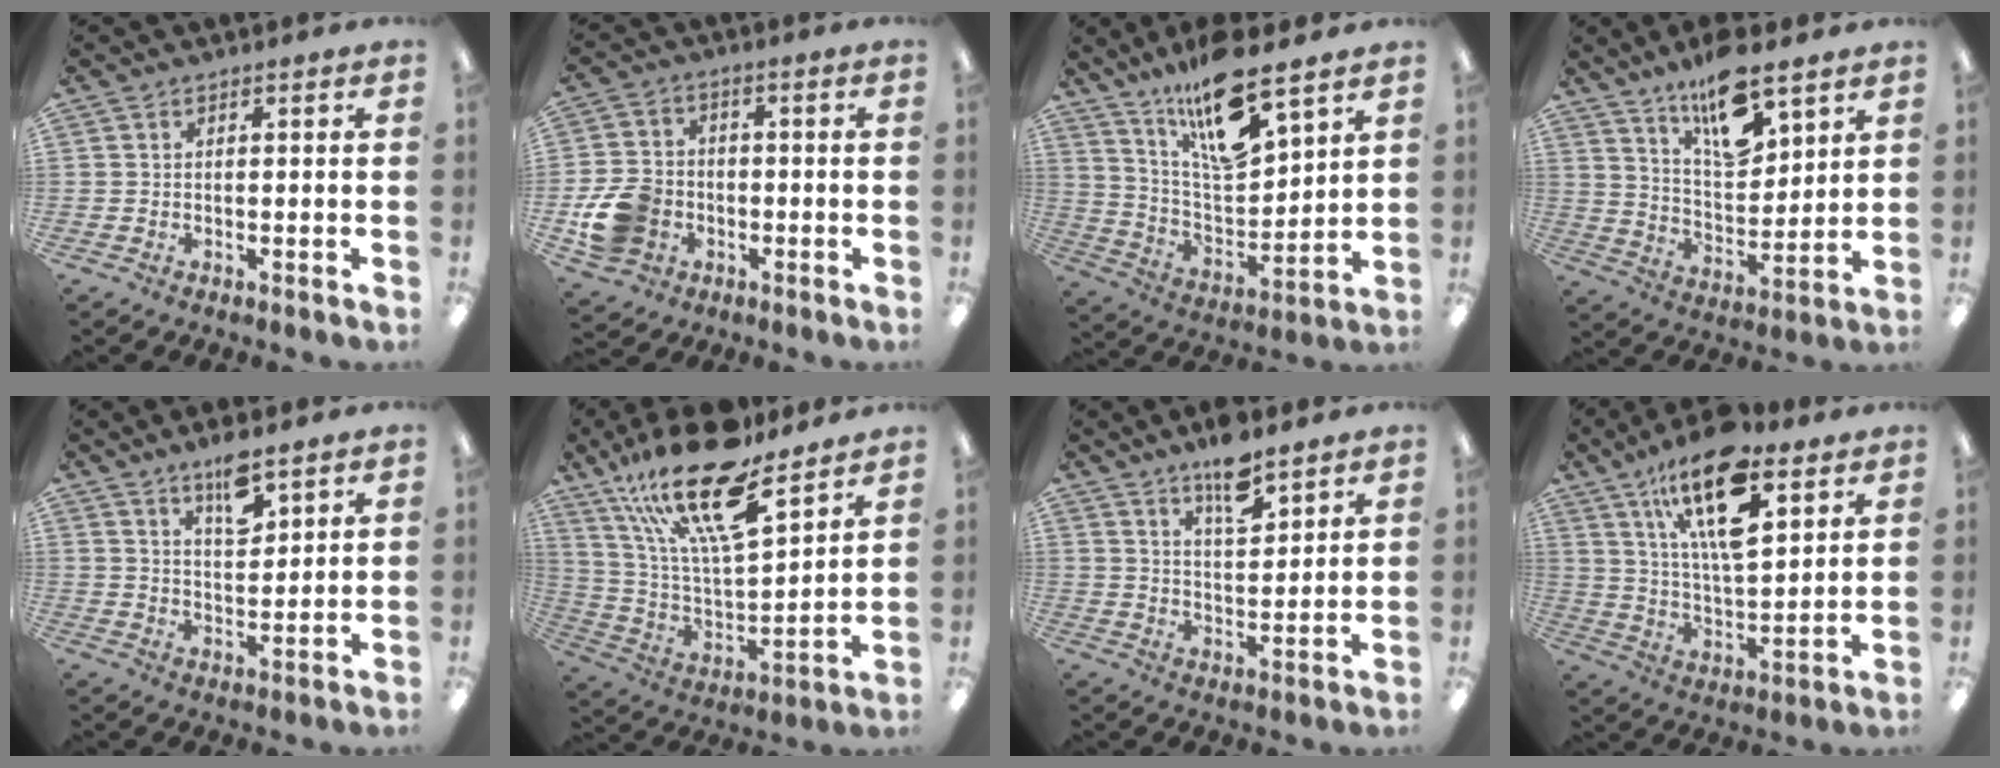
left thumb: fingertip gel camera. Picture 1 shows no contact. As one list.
[{"total": 11.0, "force": [-3.4, 8.9, 5.6], "torque": [-0.119, 0.027, -0.056]}, {"total": 17.2, "force": [12.6, 4.6, 10.7], "torque": [-0.188, -0.070, 0.210]}, {"total": 15.2, "force": [10.7, 5.7, 9.2], "torque": [-0.146, -0.055, 0.181]}, {"total": 7.7, "force": [5.8, 2.5, 4.4], "torque": [-0.060, -0.037, 0.097]}, {"total": 23.7, "force": [16.0, 7.7, 15.7], "torque": [-0.281, -0.094, 0.275]}, {"total": 8.8, "force": [6.9, 2.8, 4.6], "torque": [-0.069, -0.043, 0.118]}, {"total": 20.0, "force": [11.7, 7.8, 14.2], "torque": [-0.231, -0.053, 0.193]}]